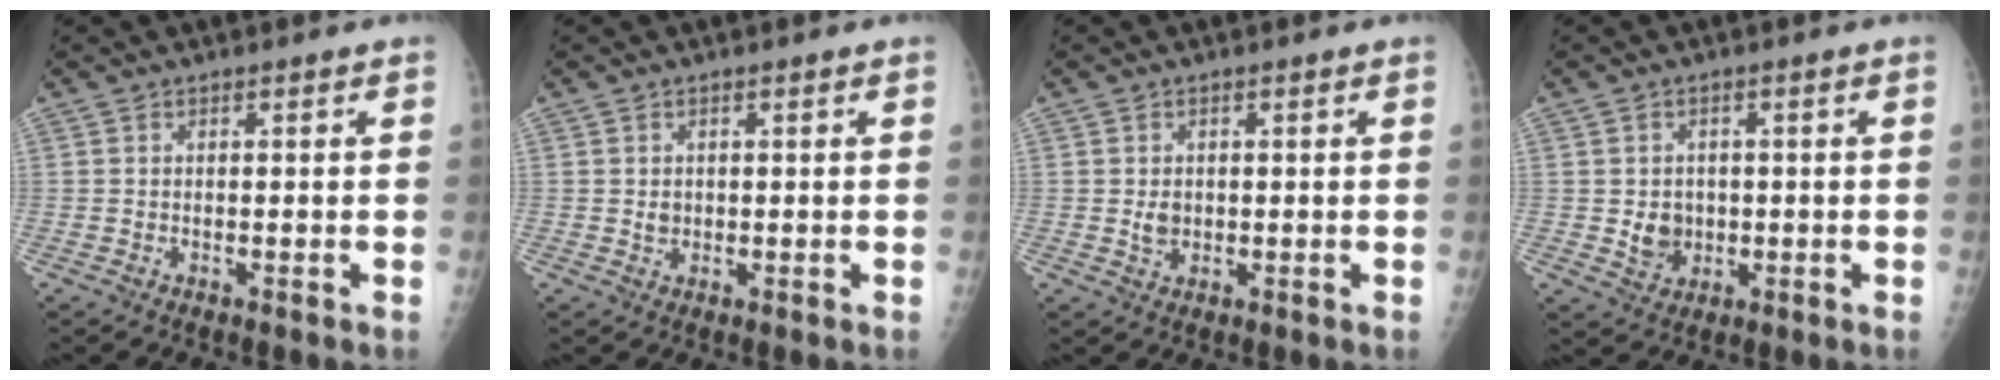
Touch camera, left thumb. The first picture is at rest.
{"total": 1.5, "force": [0.3, 1.3, 0.7], "torque": [-0.007, -0.001, 0.008]}
{"total": 2.4, "force": [0.2, 2.0, 1.5], "torque": [-0.017, -0.002, 0.008]}
{"total": 4.6, "force": [-0.2, 4.0, 2.3], "torque": [-0.016, 0.000, 0.006]}